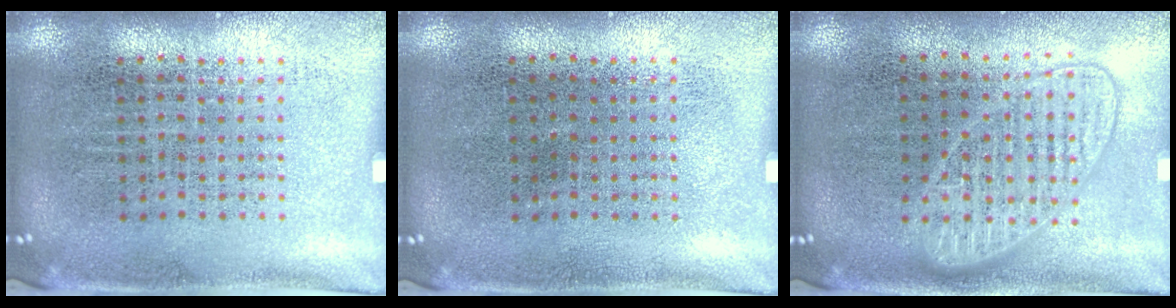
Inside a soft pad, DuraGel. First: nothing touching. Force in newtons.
{"total": 0.0}
{"total": 2.7, "press": 2.7, "slide": 0.4}